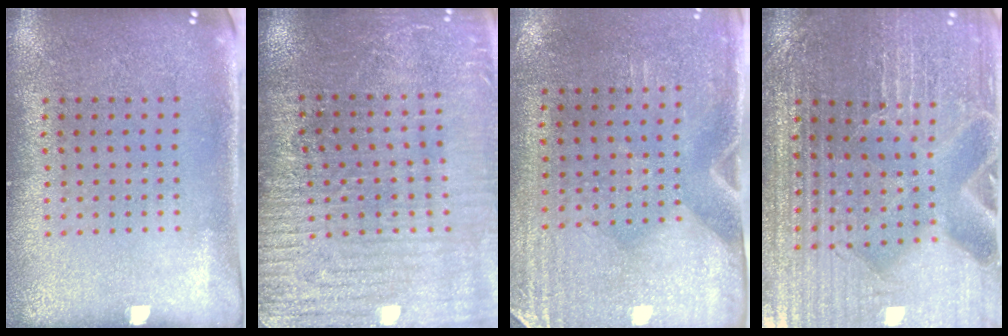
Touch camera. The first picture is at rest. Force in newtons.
{"total": 3.0, "press": 3.0, "slide": 0.4}
{"total": 2.9, "press": 2.5, "slide": 1.5}
{"total": 3.6, "press": 3.6, "slide": 0.4}